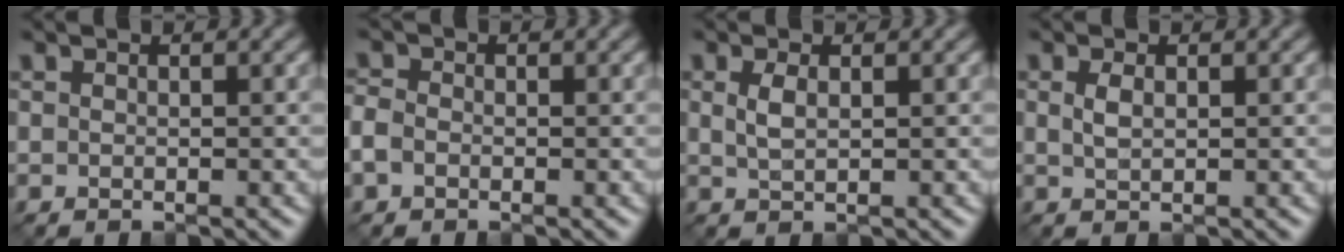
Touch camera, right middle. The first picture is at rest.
{"total": 1.6, "force": [-0.6, 1.2, 0.9], "torque": [-0.018, 0.003, -0.019]}
{"total": 1.6, "force": [0.5, 0.6, 1.4], "torque": [-0.032, 0.001, 0.011]}
{"total": 1.2, "force": [0.4, 0.5, 1.1], "torque": [-0.025, 0.000, 0.009]}